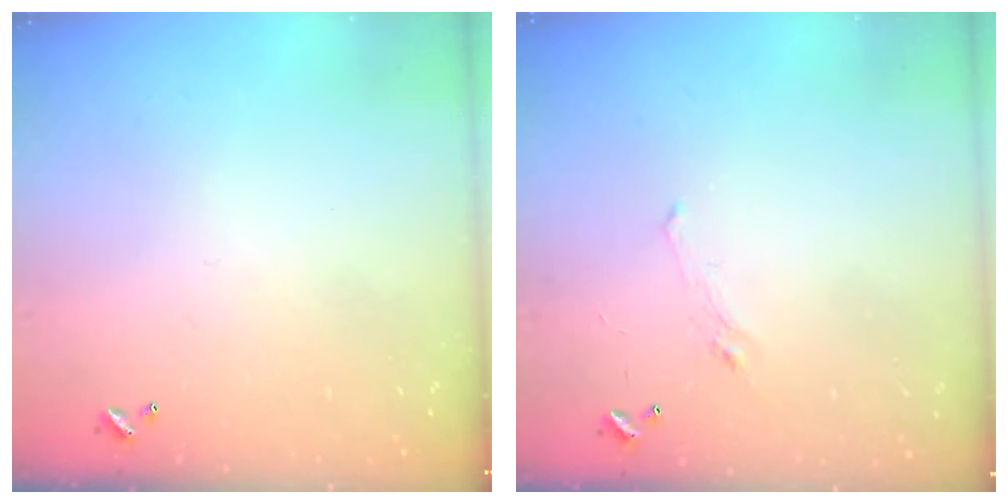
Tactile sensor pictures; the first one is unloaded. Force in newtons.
{"total": 0.8, "press": 0.1, "slide": 0.8}